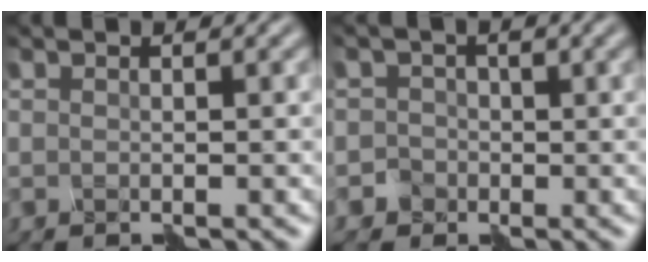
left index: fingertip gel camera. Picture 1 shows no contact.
{"total": 2.4, "force": [-0.4, 2.2, -1.0], "torque": [0.038, 0.025, -0.024]}